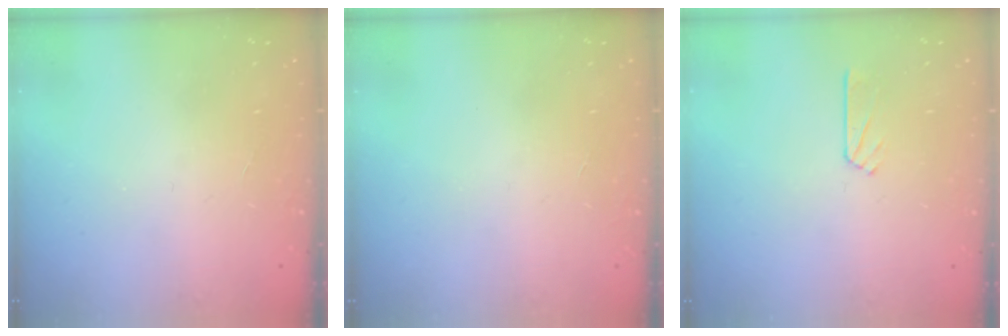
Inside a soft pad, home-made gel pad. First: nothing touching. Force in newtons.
{"total": 0.0}
{"total": 2.5, "press": 2.5, "slide": 0.2}